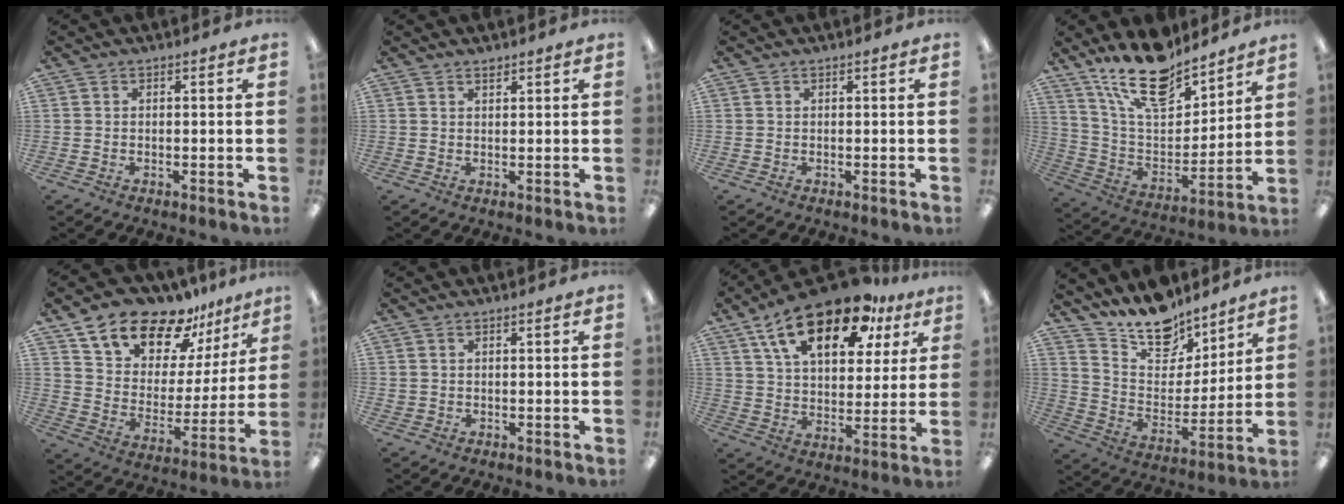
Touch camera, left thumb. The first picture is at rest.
{"total": 1.2, "force": [1.1, 0.3, 0.2], "torque": [-0.006, -0.002, 0.022]}
{"total": 0.0}
{"total": 18.6, "force": [14.5, 7.4, 8.9], "torque": [-0.173, -0.085, 0.257]}
{"total": 16.5, "force": [13.8, 7.9, 4.7], "torque": [-0.097, -0.108, 0.248]}
{"total": 0.8, "force": [0.4, 0.7, 0.1], "torque": [-0.004, 0.004, 0.007]}
{"total": 20.4, "force": [12.6, 9.8, 12.7], "torque": [-0.216, -0.058, 0.214]}
{"total": 14.5, "force": [12.5, 6.4, 3.7], "torque": [-0.082, -0.096, 0.232]}